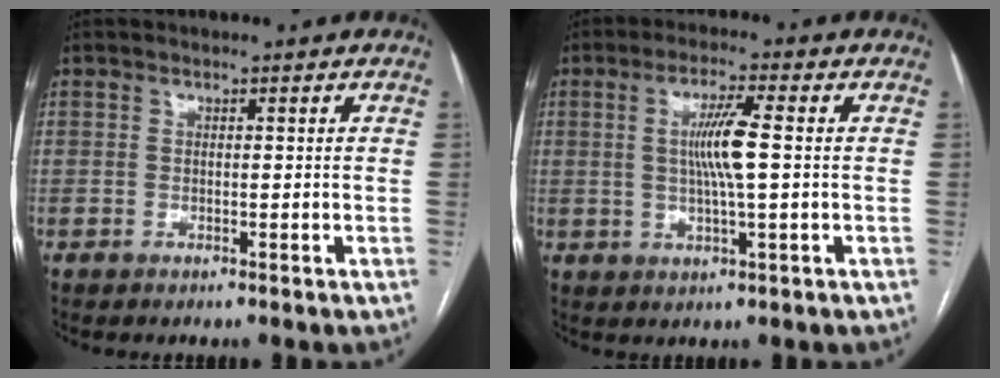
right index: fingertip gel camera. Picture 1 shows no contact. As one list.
[{"total": 6.5, "force": [0.6, 0.0, 6.5], "torque": [-0.124, -0.002, 0.011]}]